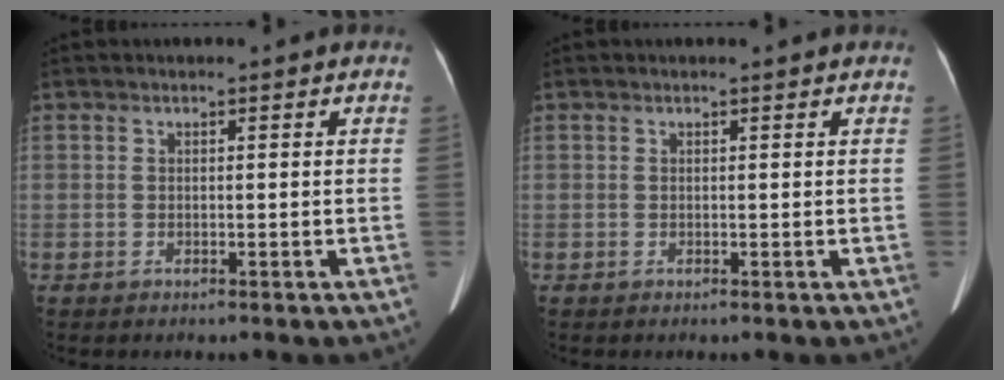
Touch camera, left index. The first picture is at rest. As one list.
[{"total": 0.6, "force": [0.6, 0.1, 0.2], "torque": [-0.007, 0.002, 0.006]}]